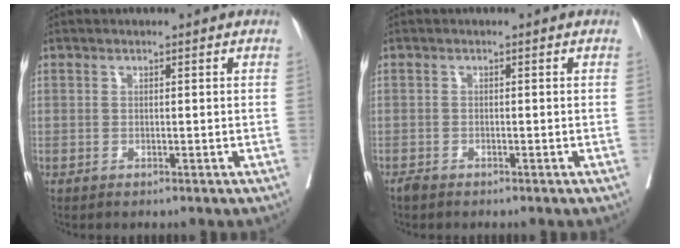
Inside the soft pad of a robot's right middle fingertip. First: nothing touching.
{"total": 0.8, "force": [-0.8, 0.3, 0.2], "torque": [-0.008, -0.001, -0.016]}